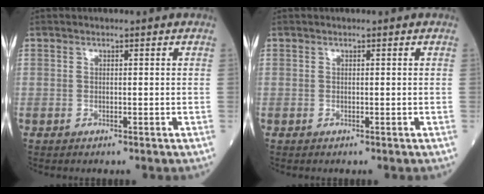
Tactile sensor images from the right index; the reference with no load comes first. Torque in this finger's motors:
{"motor_torque": [-0.01, 0.03, 0.06, 0.00]}